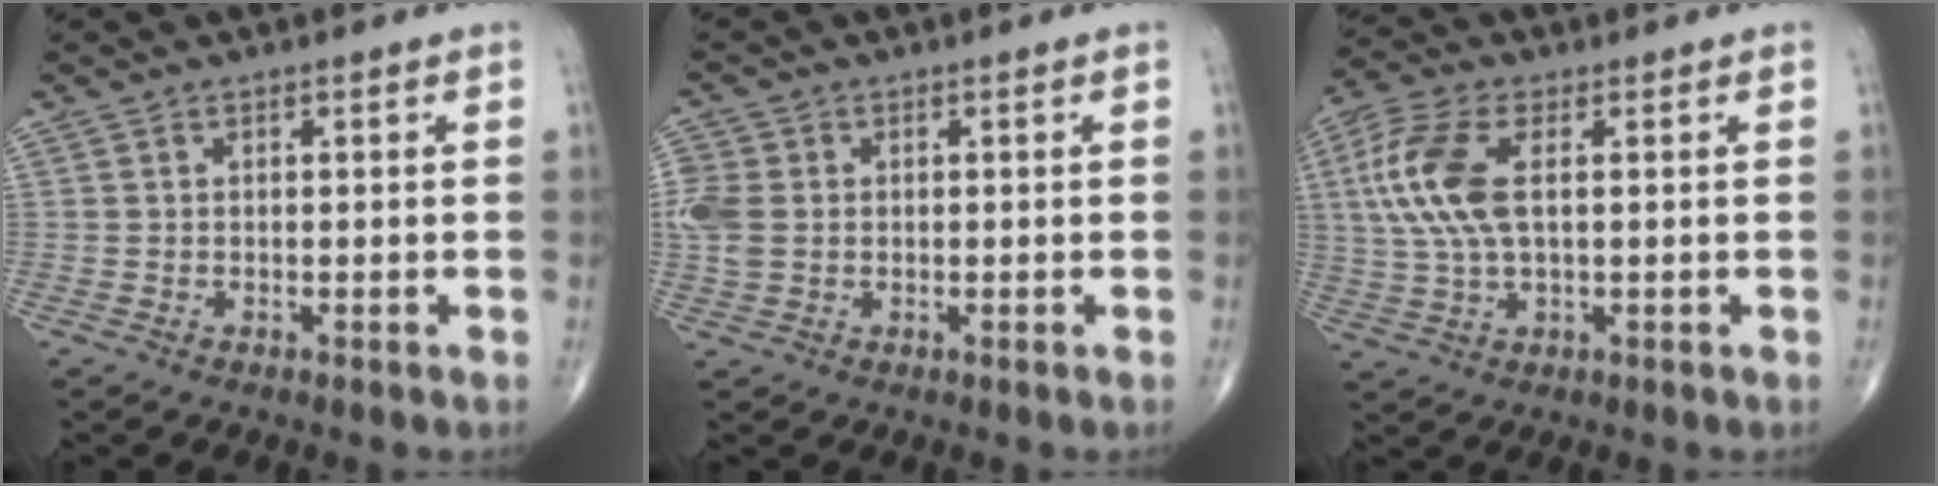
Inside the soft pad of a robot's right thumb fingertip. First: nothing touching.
{"total": 5.3, "force": [0.2, 4.2, 3.3], "torque": [-0.089, 0.006, 0.003]}
{"total": 11.9, "force": [2.2, 5.5, 10.3], "torque": [-0.249, 0.008, 0.045]}